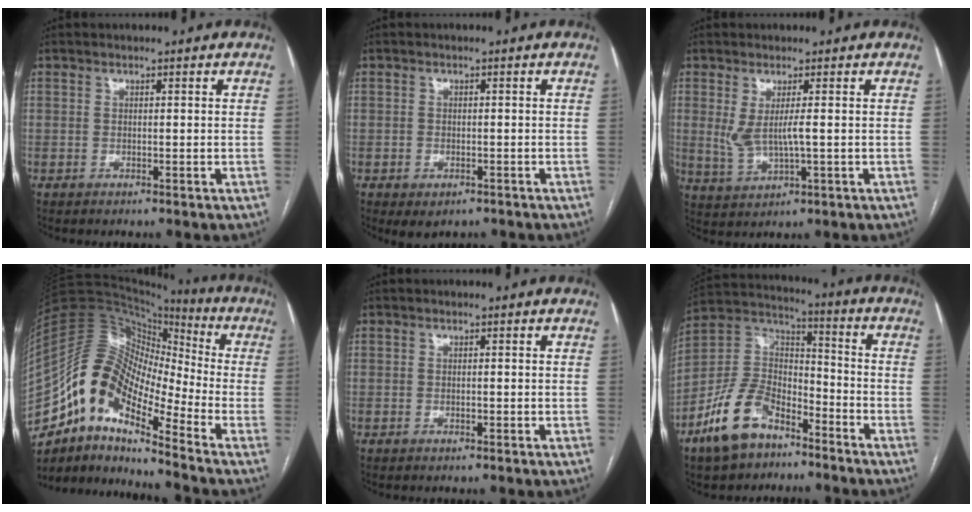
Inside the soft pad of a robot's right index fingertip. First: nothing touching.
{"total": 3.2, "force": [-2.0, 2.1, 1.5], "torque": [-0.014, 0.000, -0.018]}
{"total": 4.8, "force": [0.5, 0.8, 4.7], "torque": [-0.102, -0.005, 0.019]}
{"total": 15.7, "force": [-9.5, 5.5, 11.3], "torque": [-0.203, 0.053, -0.169]}
{"total": 0.7, "force": [-0.3, 0.3, 0.5], "torque": [-0.011, 0.001, -0.005]}
{"total": 13.5, "force": [-8.7, 7.0, 7.7], "torque": [-0.166, 0.020, -0.169]}